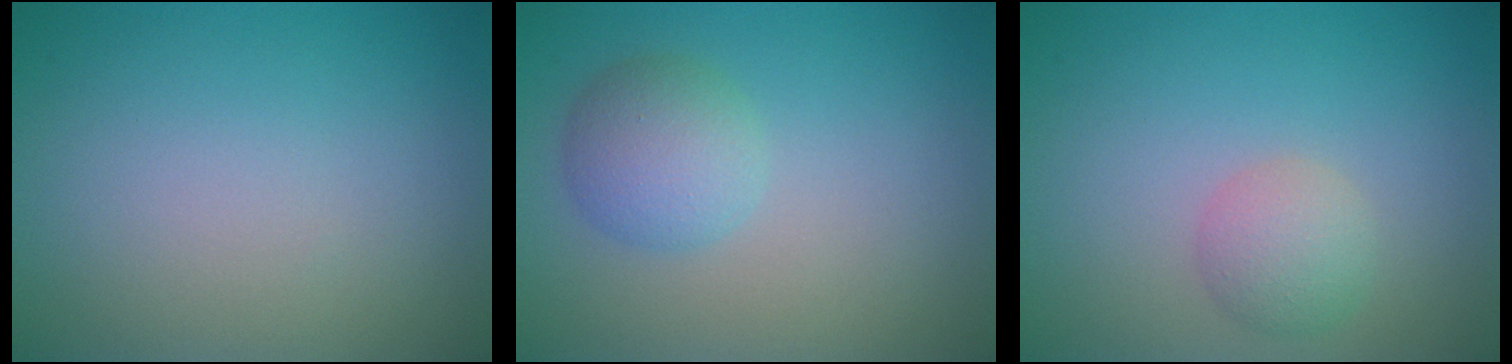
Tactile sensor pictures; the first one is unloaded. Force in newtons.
{"total": 3.2, "press": 3.2, "slide": 0.1}
{"total": 2.2, "press": 2.2, "slide": 0.1}